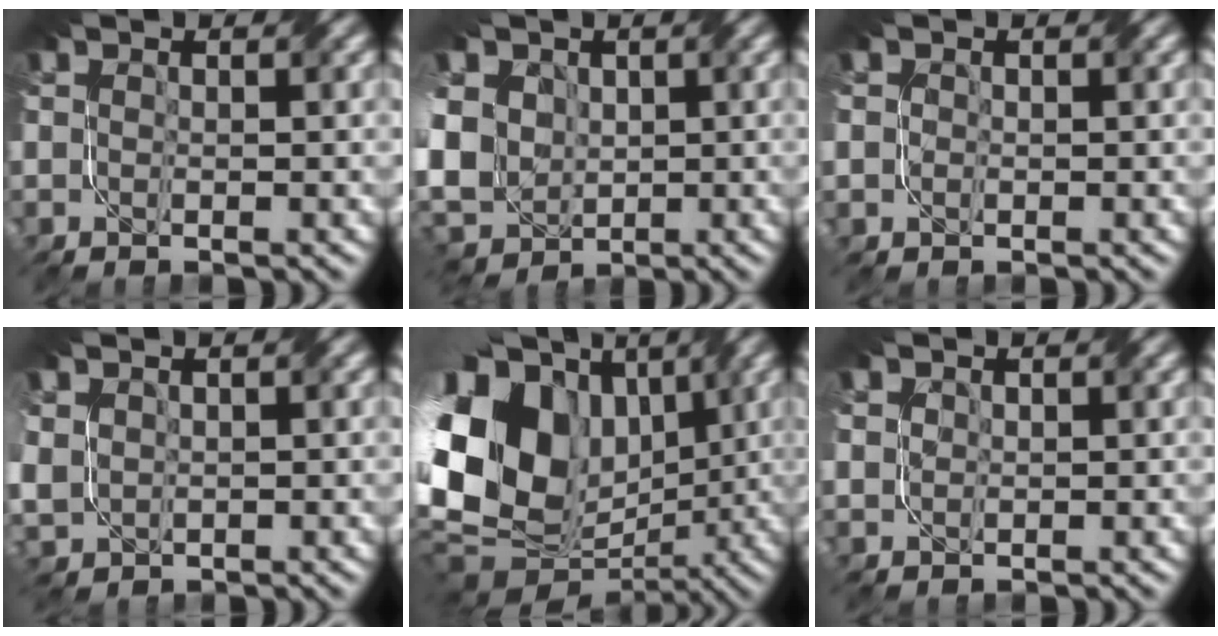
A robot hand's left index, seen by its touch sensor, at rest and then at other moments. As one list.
[{"total": 11.6, "force": [-1.2, 9.0, 7.3], "torque": [-0.172, -0.003, -0.039]}, {"total": 0.9, "force": [-0.1, 0.9, 0.0], "torque": [-0.009, -0.003, -0.001]}, {"total": 2.1, "force": [0.6, 1.8, 0.9], "torque": [-0.034, -0.002, 0.014]}, {"total": 17.2, "force": [0.8, 12.8, 11.5], "torque": [-0.252, 0.008, 0.014]}, {"total": 0.8, "force": [0.4, 0.7, 0.2], "torque": [-0.020, -0.007, 0.020]}]